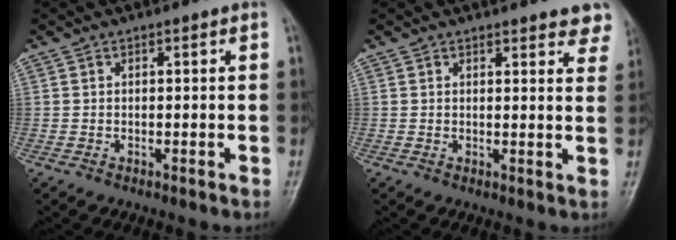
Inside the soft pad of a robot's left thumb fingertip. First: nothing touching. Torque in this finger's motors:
{"motor_torque": [0.06, 0.12, -0.38, -0.13, 0.02]}